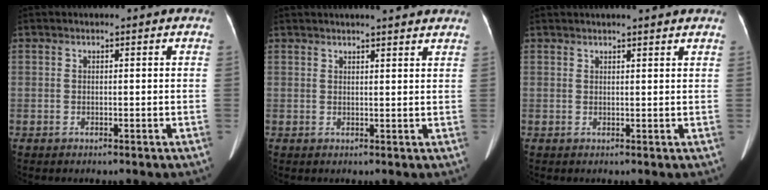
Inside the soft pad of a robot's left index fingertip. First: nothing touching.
{"total": 9.0, "force": [7.9, 1.0, 4.3], "torque": [-0.049, 0.021, 0.084]}
{"total": 6.4, "force": [5.6, 0.5, 3.0], "torque": [-0.039, 0.023, 0.063]}